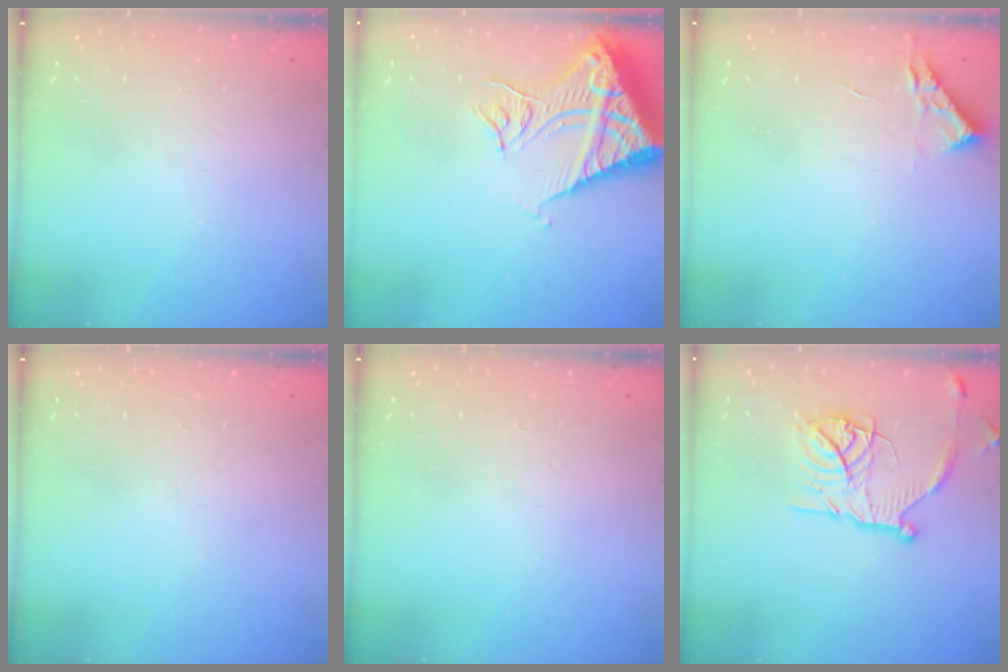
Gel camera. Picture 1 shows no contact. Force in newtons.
{"total": 14.5, "press": 14.4, "slide": 1.8}
{"total": 3.1, "press": 3.0, "slide": 0.4}
{"total": 0.0}
{"total": 0.0}
{"total": 16.4, "press": 16.4, "slide": 1.3}